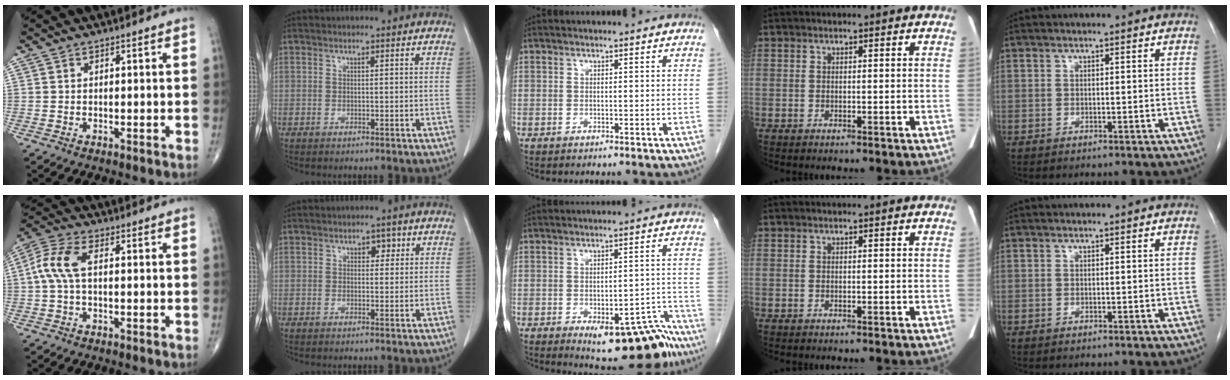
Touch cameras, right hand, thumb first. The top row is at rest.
{"thumb": {"total": 7.2, "force": [0.5, 3.7, 6.2], "torque": [-0.150, 0.024, 0.006]}, "index": {"total": 1.9, "force": [0.8, 1.2, 1.2], "torque": [-0.013, 0.005, 0.009]}, "middle": {"total": 12.2, "force": [-8.5, 4.3, 7.6], "torque": [-0.049, 0.020, -0.110]}}